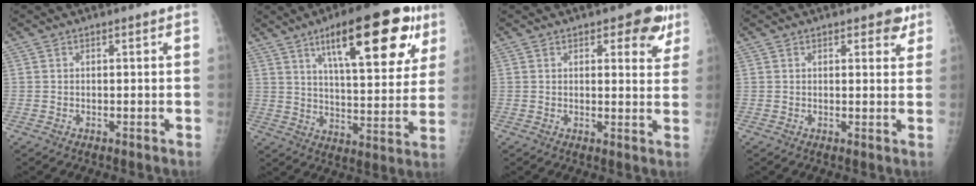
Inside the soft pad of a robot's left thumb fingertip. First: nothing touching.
{"total": 22.3, "force": [11.3, 7.3, 17.8], "torque": [-0.221, -0.027, 0.168]}
{"total": 6.6, "force": [3.8, 3.2, 4.4], "torque": [-0.017, -0.014, 0.039]}
{"total": 3.4, "force": [2.2, 1.7, 2.0], "torque": [-0.001, -0.008, 0.022]}